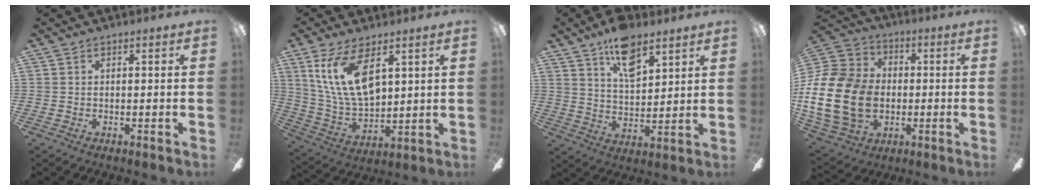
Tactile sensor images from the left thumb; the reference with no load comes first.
{"total": 15.6, "force": [7.5, 7.5, 11.5], "torque": [-0.251, -0.020, 0.133]}
{"total": 11.6, "force": [8.0, 5.2, 6.6], "torque": [-0.109, -0.032, 0.141]}
{"total": 23.0, "force": [-3.0, 17.2, 14.9], "torque": [-0.314, 0.027, -0.042]}